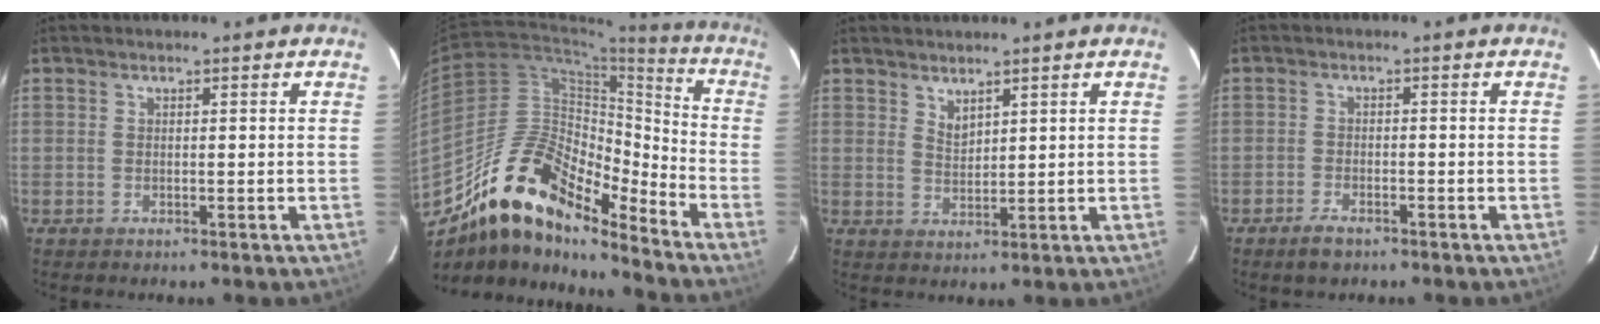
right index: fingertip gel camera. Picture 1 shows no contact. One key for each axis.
{"total": 18.9, "fx": -15.1, "fy": 6.3, "fz": 9.5, "tx": -0.165, "ty": 0.009, "tz": -0.281}
{"total": 2.6, "fx": 2.2, "fy": 0.9, "fz": 1.1, "tx": -0.017, "ty": 0.000, "tz": 0.041}
{"total": 3.5, "fx": -2.6, "fy": 1.4, "fz": 1.8, "tx": -0.049, "ty": -0.004, "tz": -0.049}